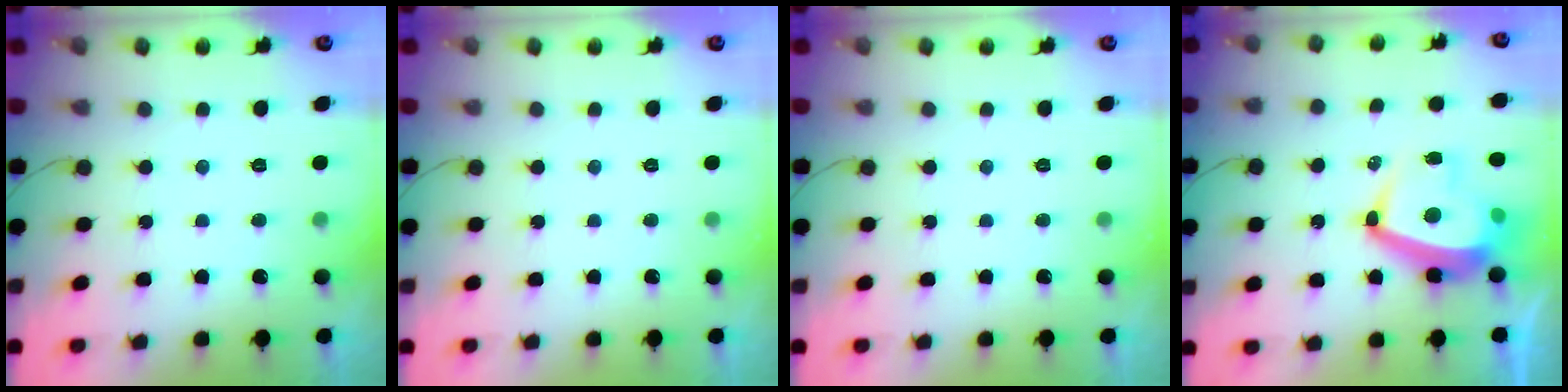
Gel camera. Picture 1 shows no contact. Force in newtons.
{"total": 0.0}
{"total": 0.0}
{"total": 12.9, "press": 12.7, "slide": 2.0}